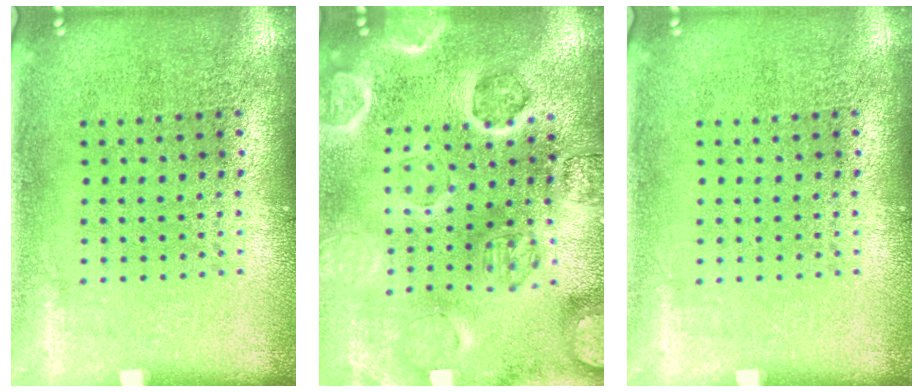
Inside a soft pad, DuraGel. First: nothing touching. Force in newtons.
{"total": 2.7, "press": 2.7, "slide": 0.2}
{"total": 0.0}